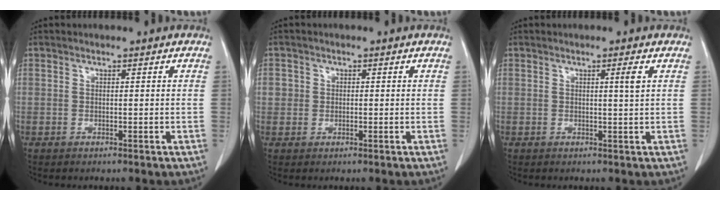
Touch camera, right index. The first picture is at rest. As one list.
[{"total": 2.0, "force": [0.2, 2.0, 0.4], "torque": [0.004, 0.006, 0.003]}, {"total": 1.6, "force": [0.6, -0.4, 1.5], "torque": [-0.025, -0.003, 0.010]}]